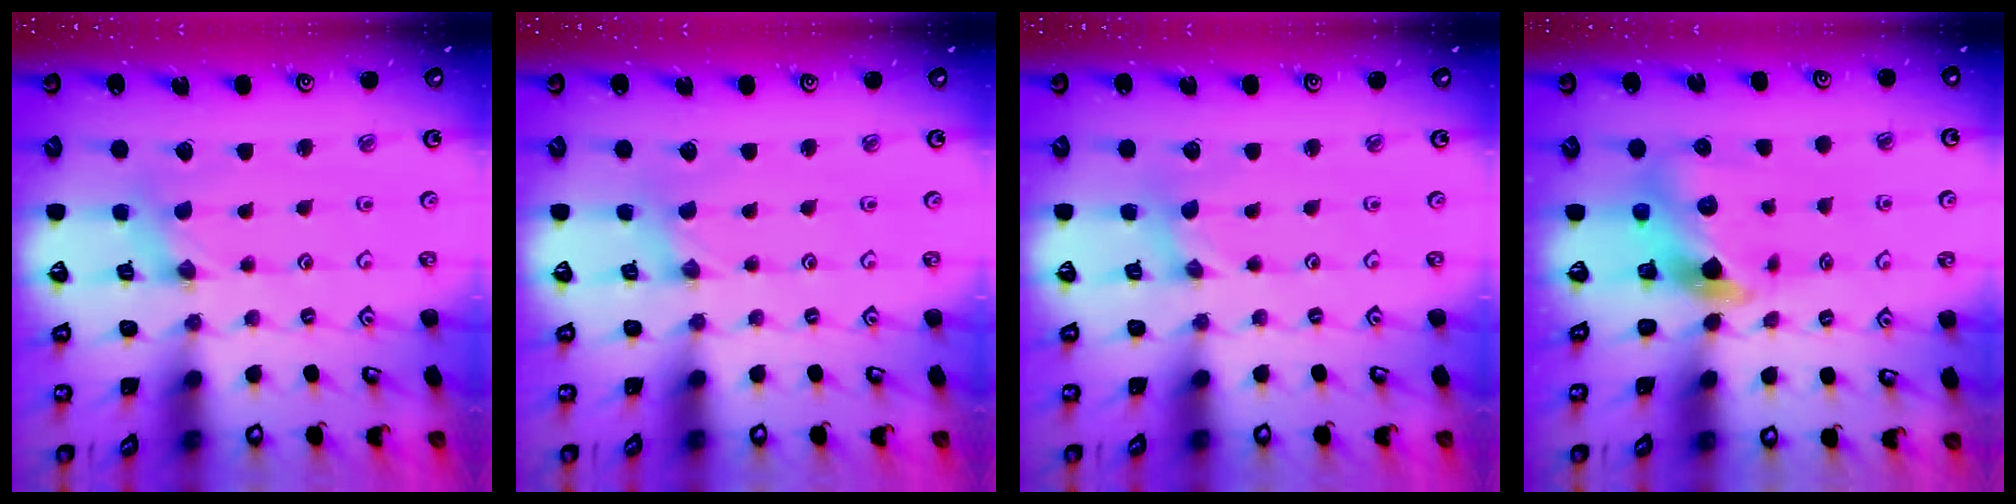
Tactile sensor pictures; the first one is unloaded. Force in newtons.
{"total": 0.0}
{"total": 0.0}
{"total": 7.2, "press": 7.1, "slide": 0.9}